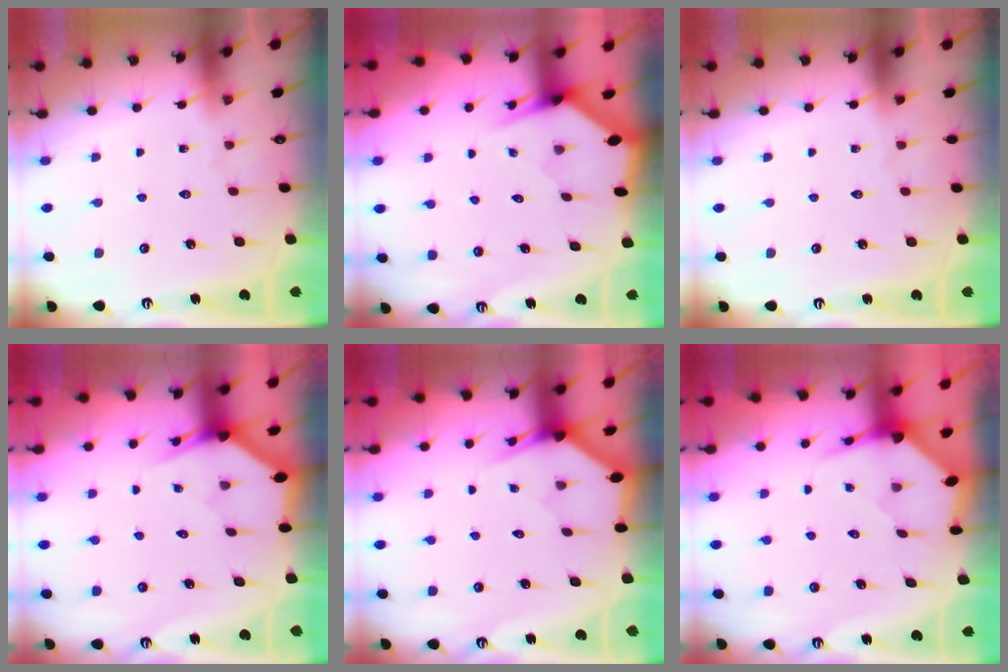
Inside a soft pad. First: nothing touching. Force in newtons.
{"total": 2.8, "press": 2.8, "slide": 0.3}
{"total": 0.0}
{"total": 2.7, "press": 2.7, "slide": 0.1}
{"total": 2.8, "press": 2.8, "slide": 0.1}
{"total": 3.6, "press": 3.6, "slide": 0.4}